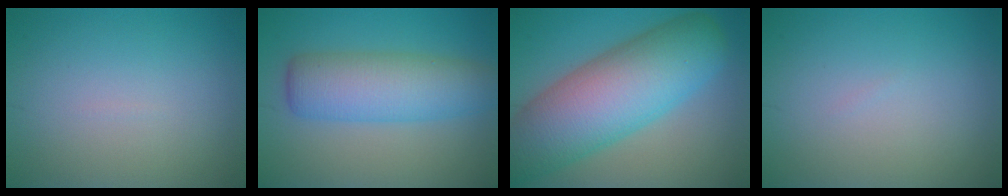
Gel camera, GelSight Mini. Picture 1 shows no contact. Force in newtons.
{"total": 6.7, "press": 6.7, "slide": 0.2}
{"total": 12.1, "press": 12.1, "slide": 0.2}
{"total": 0.0}